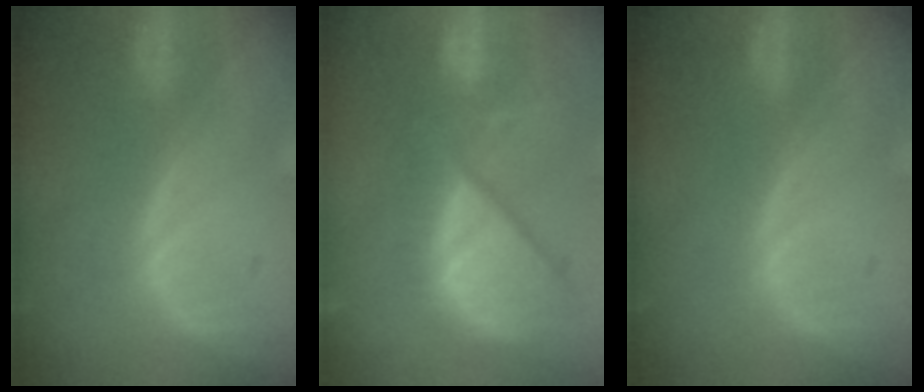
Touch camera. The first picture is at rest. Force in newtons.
{"total": 12.5, "press": 10.7, "slide": 6.5}
{"total": 0.0}